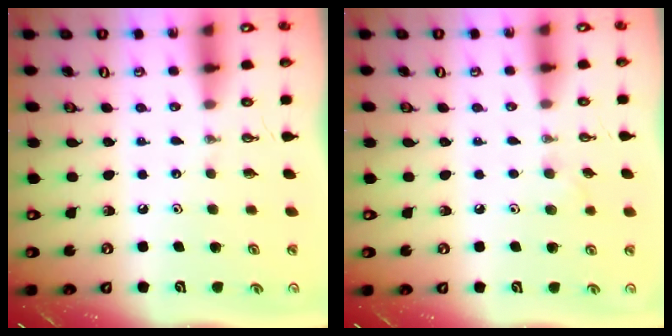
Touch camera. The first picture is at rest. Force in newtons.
{"total": 6.1, "press": 5.5, "slide": 2.6}